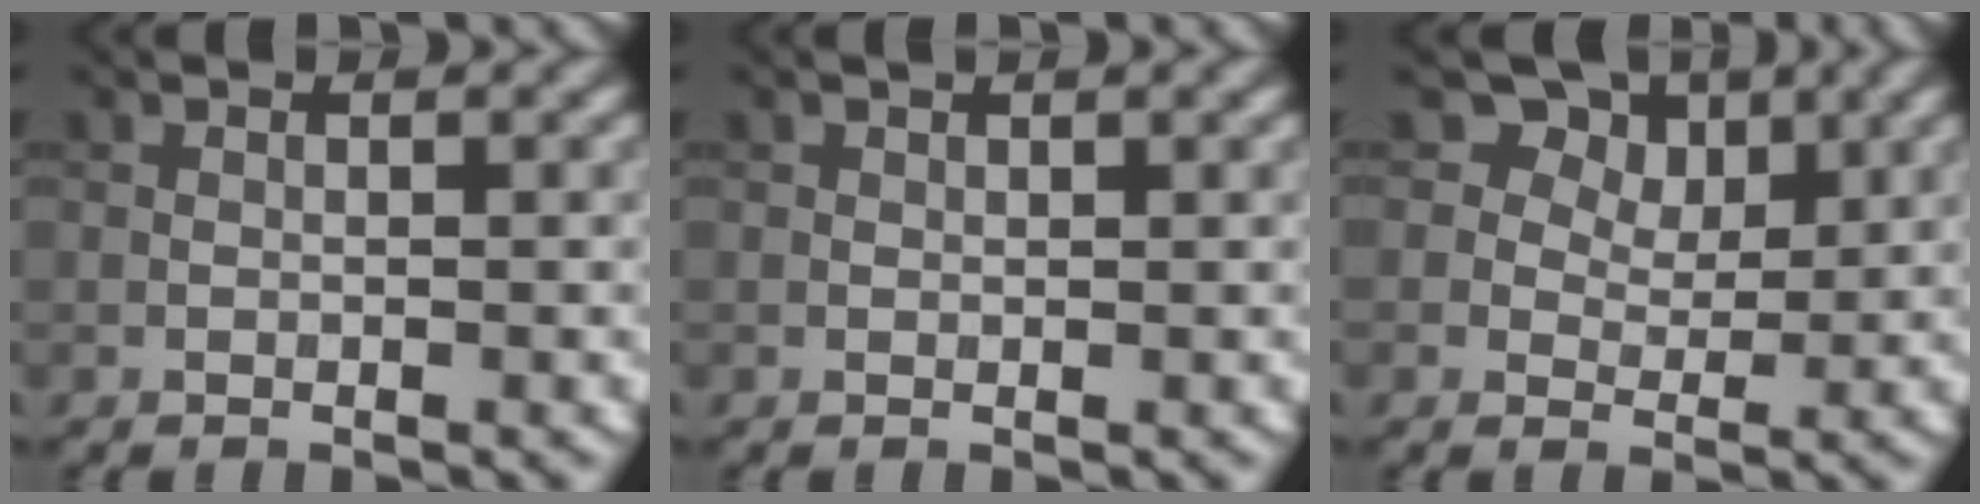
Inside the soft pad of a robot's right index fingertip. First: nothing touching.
{"total": 0.5, "force": [0.4, 0.2, 0.2], "torque": [-0.002, 0.003, 0.007]}
{"total": 5.9, "force": [3.4, 4.0, 2.6], "torque": [-0.047, -0.005, 0.049]}